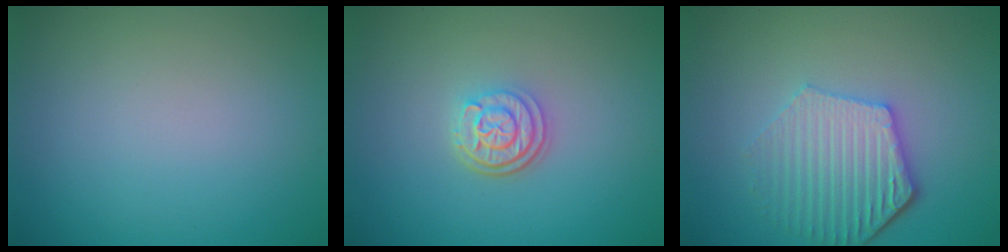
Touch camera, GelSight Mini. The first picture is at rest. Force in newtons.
{"total": 2.9, "press": 2.4, "slide": 1.7}
{"total": 5.3, "press": 4.2, "slide": 3.2}